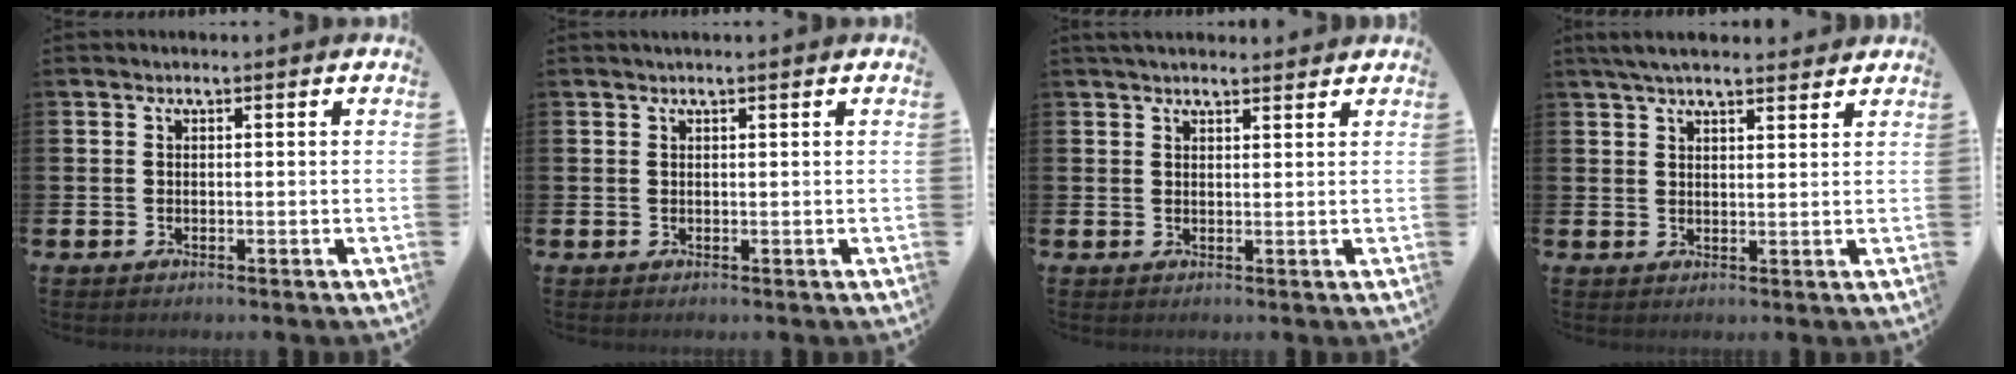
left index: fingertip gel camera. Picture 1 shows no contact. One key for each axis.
{"total": 0.7, "fx": 0.6, "fy": -0.1, "fz": 0.3, "tx": -0.004, "ty": 0.000, "tz": 0.011}
{"total": 2.5, "fx": 2.4, "fy": 0.5, "fz": 0.5, "tx": -0.004, "ty": -0.007, "tz": 0.041}
{"total": 4.3, "fx": 4.0, "fy": 0.9, "fz": 1.5, "tx": -0.037, "ty": -0.008, "tz": 0.073}